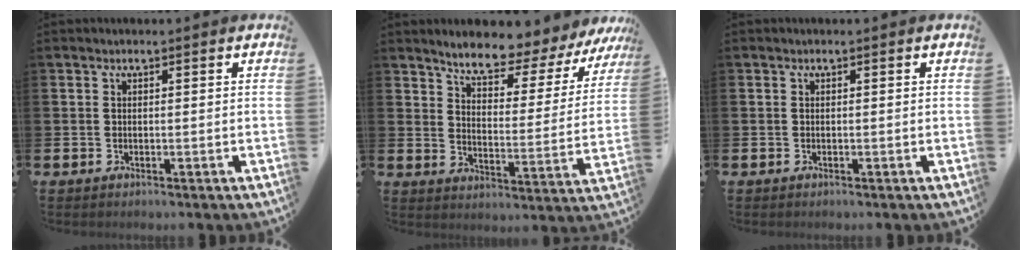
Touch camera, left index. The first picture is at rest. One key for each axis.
{"total": 6.9, "fx": 6.5, "fy": 1.1, "fz": 2.3, "tx": -0.062, "ty": -0.057, "tz": 0.103}
{"total": 0.0}